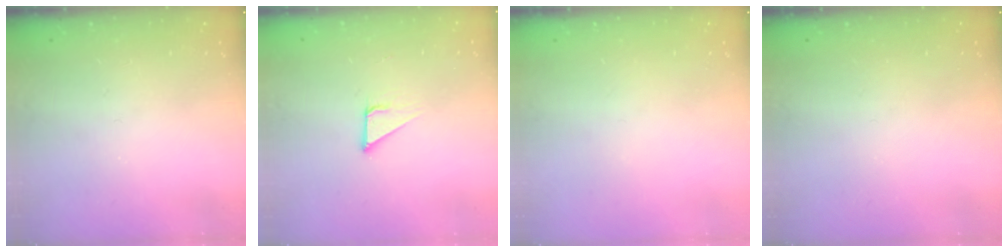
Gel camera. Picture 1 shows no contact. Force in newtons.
{"total": 3.3, "press": 3.3, "slide": 0.1}
{"total": 0.0}
{"total": 0.0}